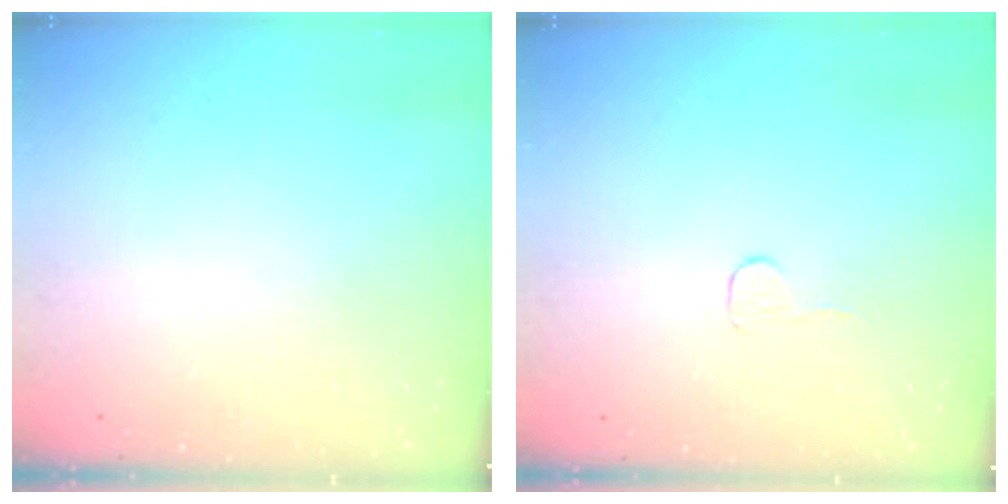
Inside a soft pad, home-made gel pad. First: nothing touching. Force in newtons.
{"total": 3.0, "press": 3.0, "slide": 0.3}